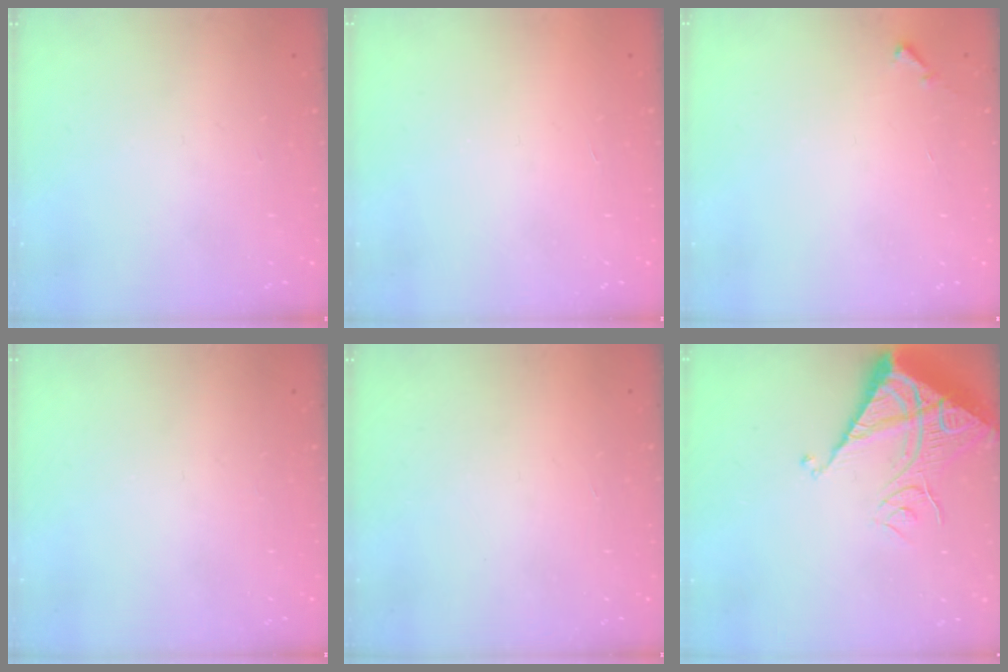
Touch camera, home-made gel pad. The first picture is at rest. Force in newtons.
{"total": 1.7, "press": 1.7, "slide": 0.1}
{"total": 4.4, "press": 4.4, "slide": 0.3}
{"total": 0.0}
{"total": 1.5, "press": 1.5, "slide": 0.1}
{"total": 13.8, "press": 13.7, "slide": 1.3}